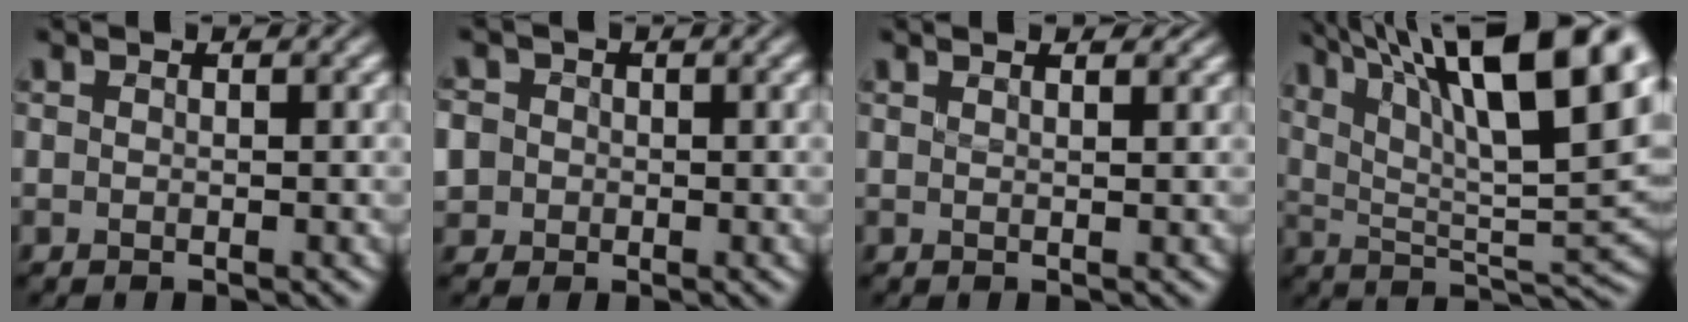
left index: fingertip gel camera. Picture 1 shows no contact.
{"total": 4.3, "force": [-0.1, 4.0, 1.6], "torque": [-0.039, 0.024, -0.026]}
{"total": 2.5, "force": [2.0, 1.0, 1.2], "torque": [0.002, 0.007, 0.000]}
{"total": 16.5, "force": [9.0, 5.2, 12.8], "torque": [-0.194, 0.013, 0.141]}